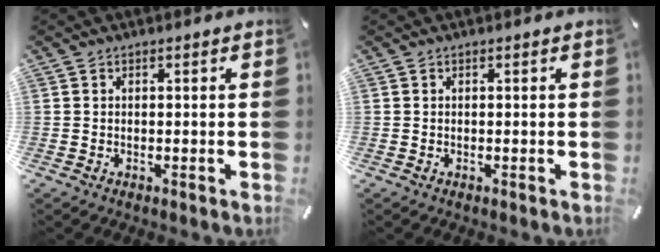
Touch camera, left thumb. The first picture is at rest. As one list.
[{"total": 0.0}]